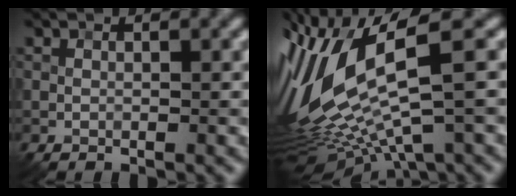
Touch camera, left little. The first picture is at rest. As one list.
[{"total": 12.6, "force": [-0.5, 4.3, 11.9], "torque": [-0.261, -0.008, 0.005]}]